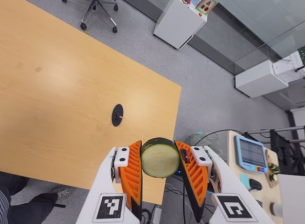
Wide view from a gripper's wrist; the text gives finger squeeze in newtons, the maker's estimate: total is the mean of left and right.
{"total": 11.7, "left": 10.9, "right": 12.4}